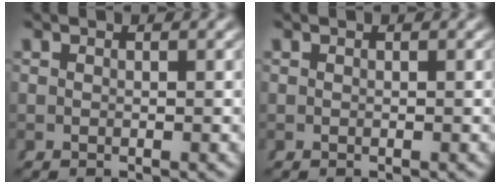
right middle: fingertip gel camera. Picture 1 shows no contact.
{"total": 0.0}